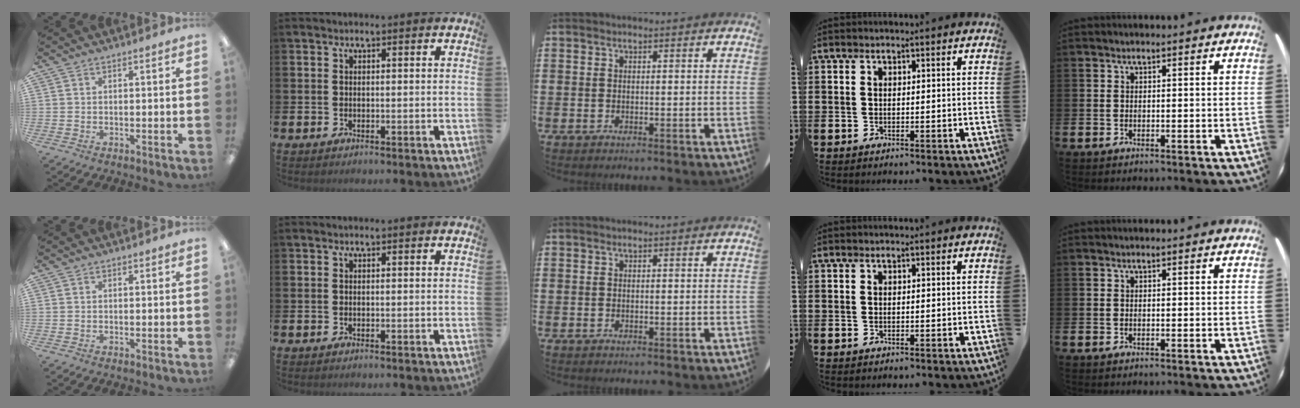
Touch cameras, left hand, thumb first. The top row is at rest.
{}